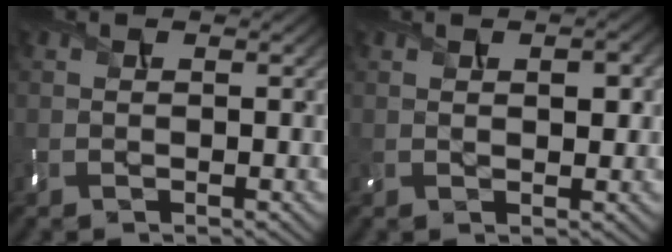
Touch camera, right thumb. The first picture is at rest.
{"total": 3.0, "force": [0.9, 1.7, 2.3], "torque": [-0.042, 0.000, 0.018]}